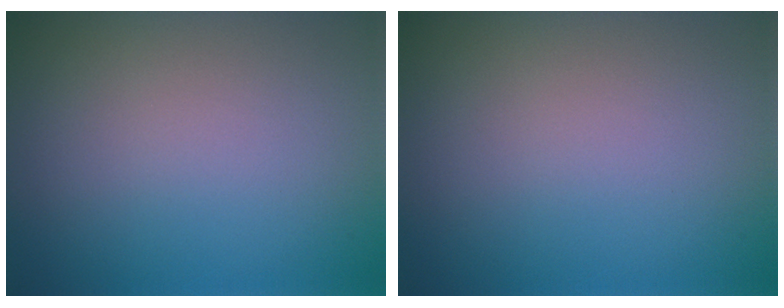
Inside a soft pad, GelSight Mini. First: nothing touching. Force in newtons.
{"total": 0.0}